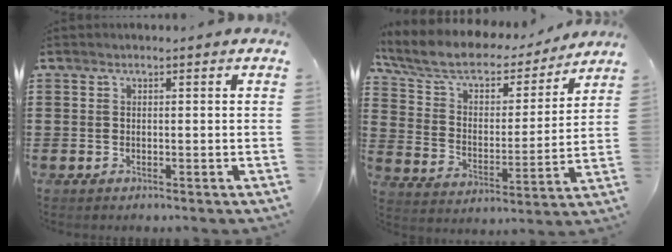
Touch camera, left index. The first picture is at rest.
{"total": 7.9, "force": [6.3, 3.1, 3.6], "torque": [-0.098, -0.036, 0.105]}